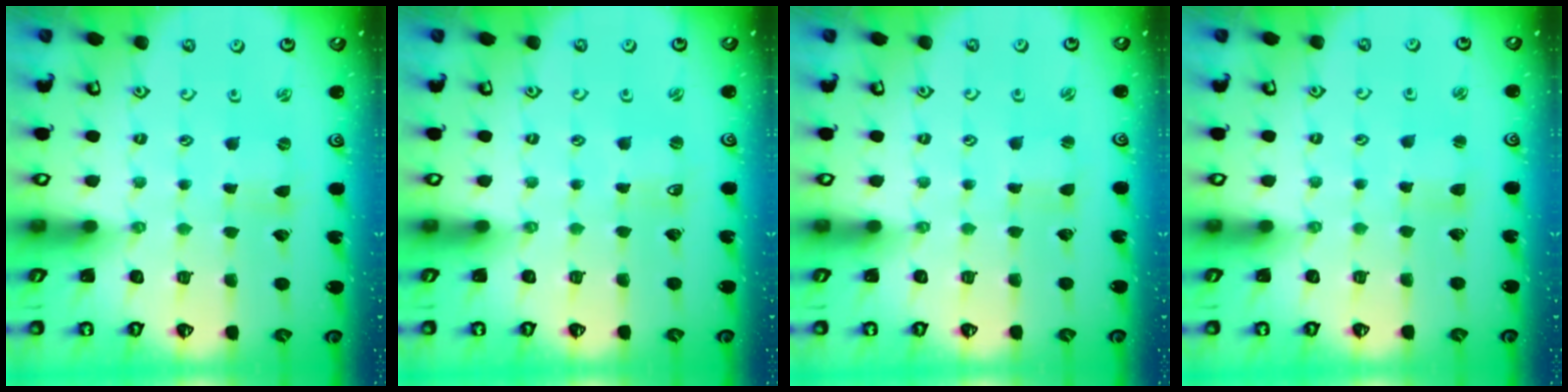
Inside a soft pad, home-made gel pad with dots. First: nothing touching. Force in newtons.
{"total": 0.0}
{"total": 0.0}
{"total": 2.5, "press": 2.5, "slide": 0.1}